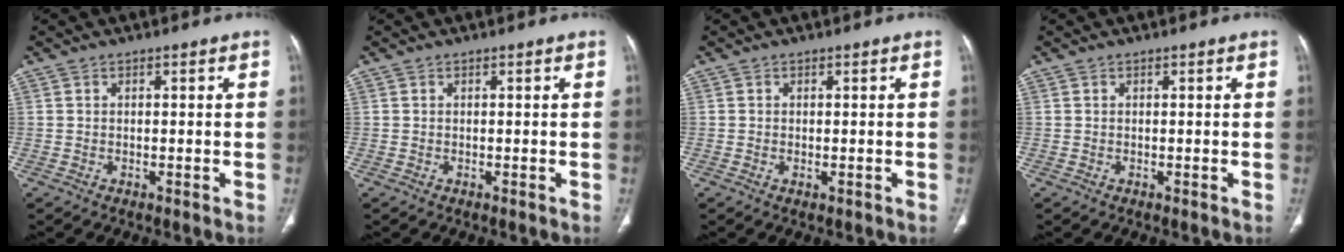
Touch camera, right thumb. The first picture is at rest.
{"total": 0.0}
{"total": 0.7, "force": [-0.2, 0.4, 0.6], "torque": [-0.012, -0.003, -0.002]}
{"total": 0.0}